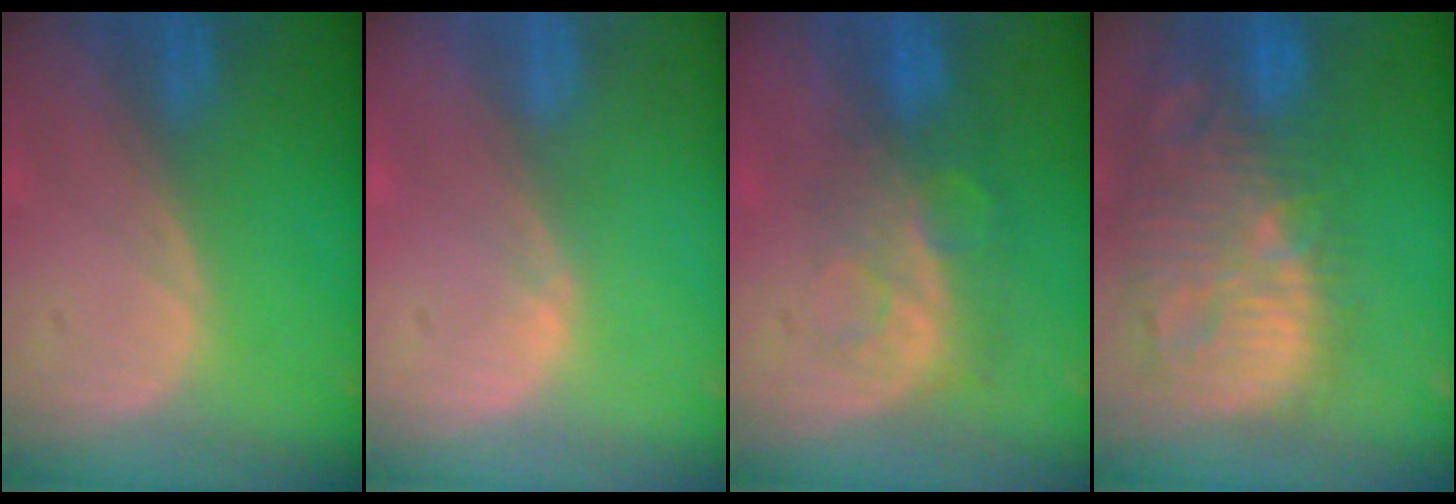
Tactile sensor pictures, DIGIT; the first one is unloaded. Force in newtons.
{"total": 0.7, "press": 0.7, "slide": 0.3}
{"total": 8.2, "press": 6.9, "slide": 4.4}
{"total": 14.5, "press": 12.5, "slide": 7.2}